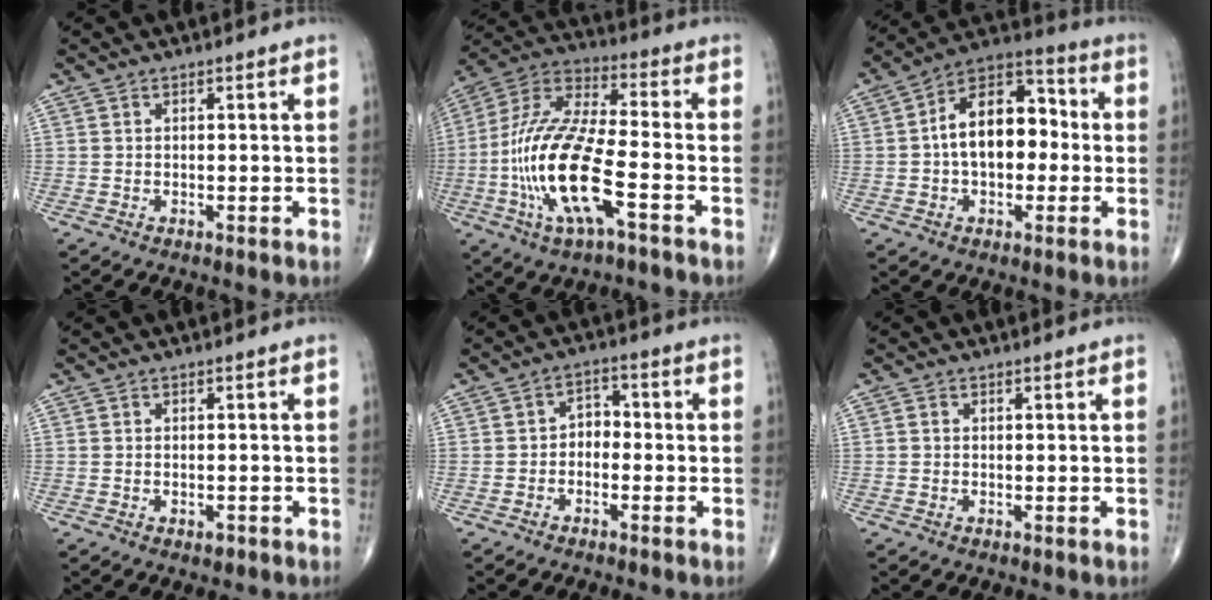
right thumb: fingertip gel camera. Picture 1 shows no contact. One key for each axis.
{"total": 19.7, "fx": -5.8, "fy": 6.2, "fz": 17.7, "tx": -0.380, "ty": 0.029, "tz": -0.107}
{"total": 14.4, "fx": 0.0, "fy": 8.9, "fz": 11.3, "tx": -0.153, "ty": 0.042, "tz": -0.013}
{"total": 1.3, "fx": -0.7, "fy": 0.7, "fz": 0.9, "tx": -0.015, "ty": 0.004, "tz": -0.007}
{"total": 3.6, "fx": -1.2, "fy": 2.7, "fz": 2.1, "tx": -0.014, "ty": 0.025, "tz": -0.035}
{"total": 0.6, "fx": 0.0, "fy": 0.5, "fz": 0.3, "tx": -0.003, "ty": 0.001, "tz": -0.003}